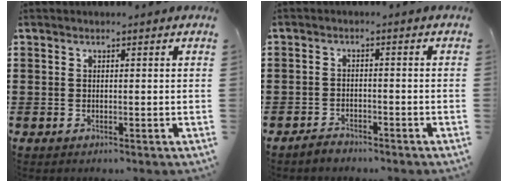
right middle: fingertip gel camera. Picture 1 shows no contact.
{"total": 2.0, "force": [-1.9, 0.6, 0.1], "torque": [-0.008, 0.003, -0.040]}